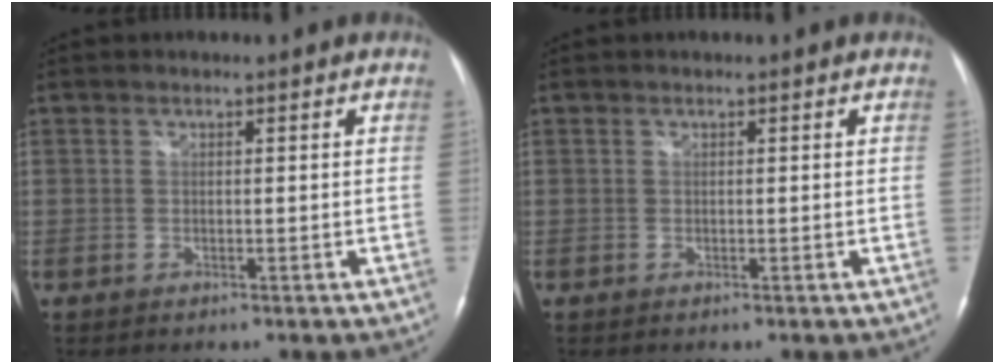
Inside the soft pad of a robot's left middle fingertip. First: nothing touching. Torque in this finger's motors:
{"motor_torque": [0.00, 0.00, 0.00, 0.00]}